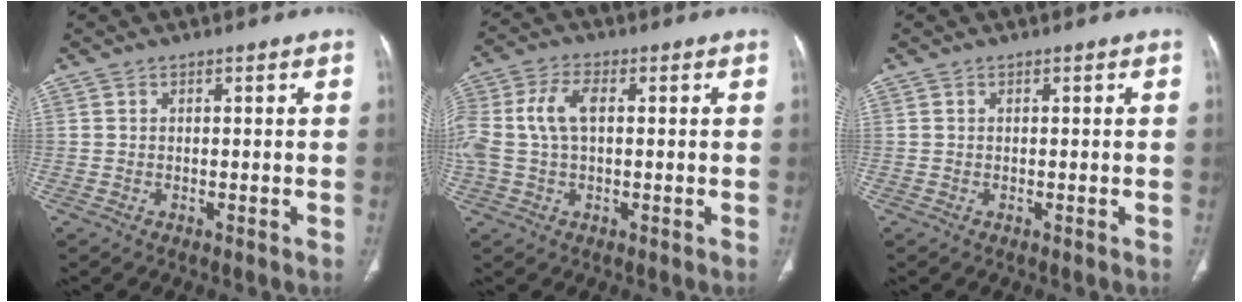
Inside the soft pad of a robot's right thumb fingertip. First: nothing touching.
{"total": 10.4, "force": [1.3, 6.0, 8.4], "torque": [-0.202, 0.023, 0.028]}
{"total": 0.0}